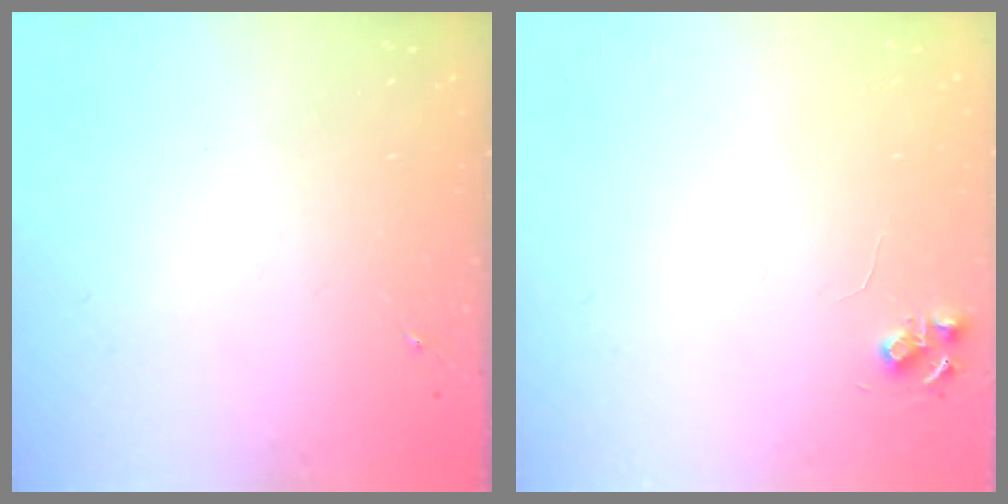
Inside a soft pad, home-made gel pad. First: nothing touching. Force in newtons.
{"total": 5.8, "press": 5.8, "slide": 0.8}